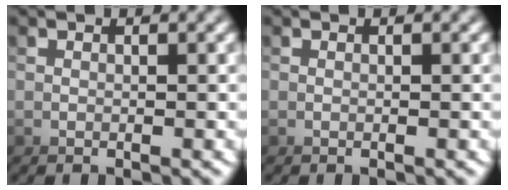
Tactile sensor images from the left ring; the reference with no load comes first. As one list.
[{"total": 0.0}]